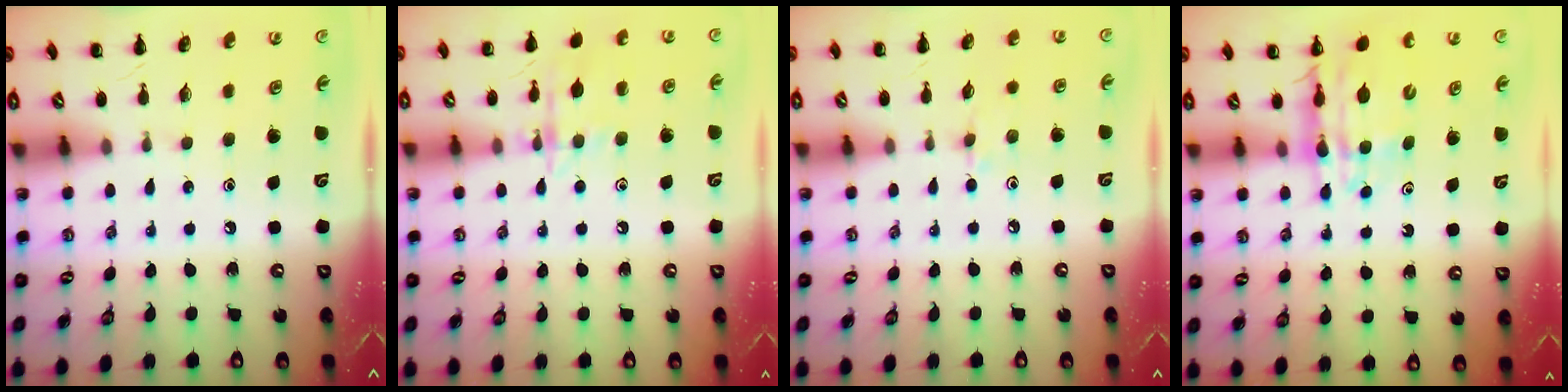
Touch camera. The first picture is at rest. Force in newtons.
{"total": 11.7, "press": 11.7, "slide": 1.0}
{"total": 5.7, "press": 5.4, "slide": 1.8}
{"total": 10.7, "press": 10.2, "slide": 3.4}